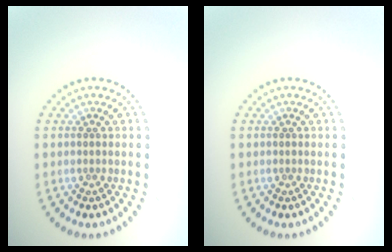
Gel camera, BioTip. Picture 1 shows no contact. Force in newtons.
{"total": 0.0}